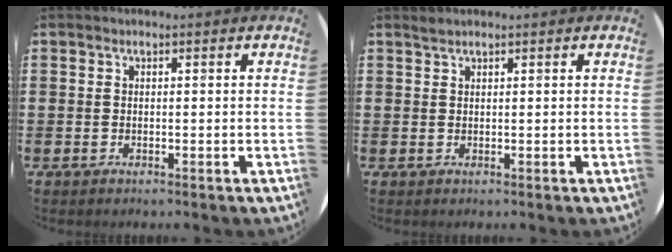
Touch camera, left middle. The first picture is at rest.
{"total": 0.7, "force": [0.6, -0.1, 0.1], "torque": [-0.002, -0.001, 0.013]}